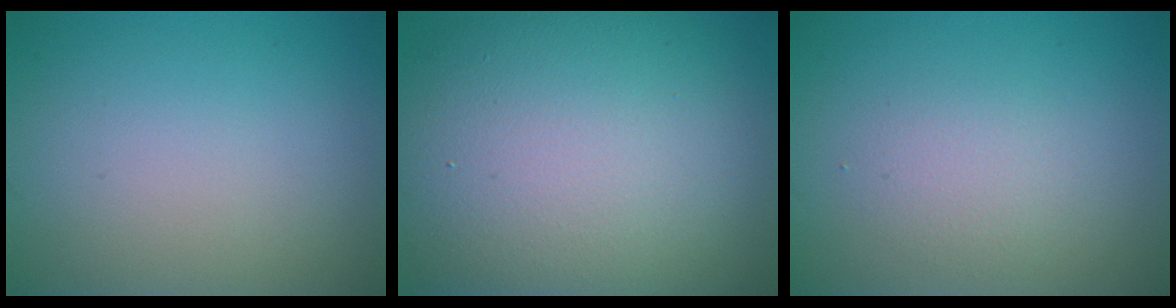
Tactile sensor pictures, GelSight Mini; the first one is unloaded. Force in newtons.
{"total": 15.3, "press": 15.3, "slide": 1.2}
{"total": 1.8, "press": 1.8, "slide": 0.1}